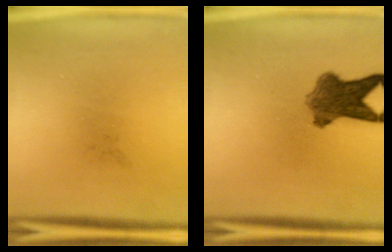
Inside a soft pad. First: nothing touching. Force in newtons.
{"total": 7.8}